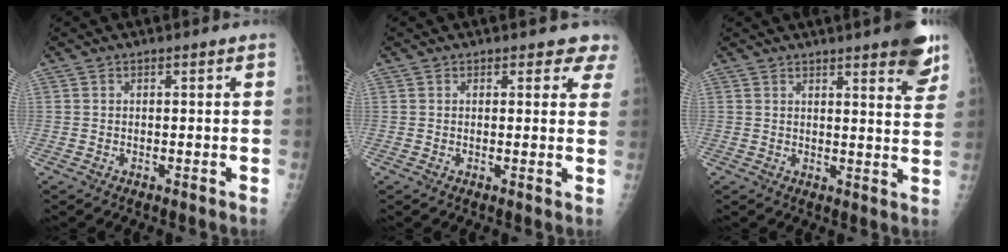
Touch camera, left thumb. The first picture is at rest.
{"total": 3.6, "force": [3.1, 1.8, 0.7], "torque": [0.028, -0.015, 0.016]}
{"total": 9.5, "force": [6.3, 1.9, 6.9], "torque": [-0.064, -0.029, 0.071]}